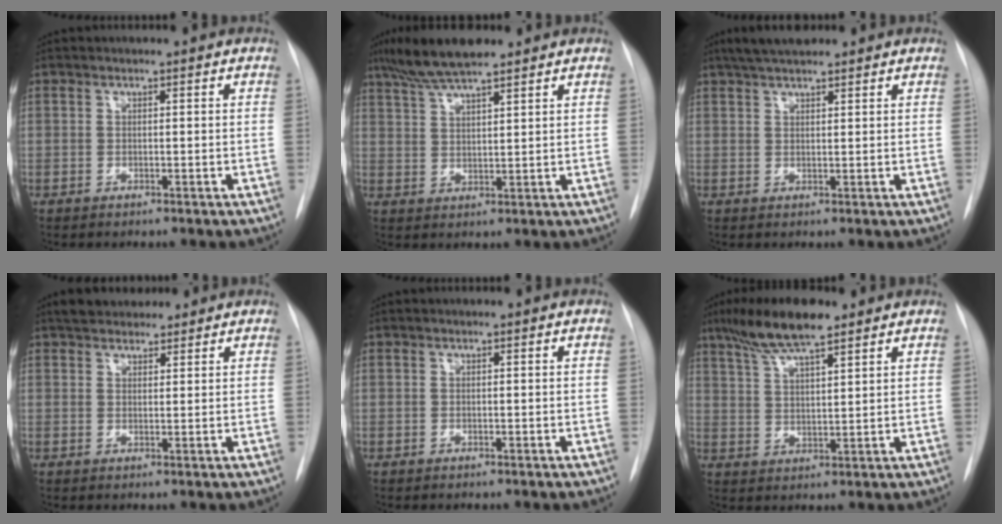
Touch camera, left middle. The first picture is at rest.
{"total": 8.6, "force": [6.9, 1.1, 5.0], "torque": [-0.097, 0.019, 0.124]}
{"total": 5.6, "force": [4.6, 1.2, 2.9], "torque": [-0.054, 0.023, 0.080]}
{"total": 5.5, "force": [4.7, 2.2, 1.9], "torque": [-0.022, 0.021, 0.077]}
{"total": 0.0}
{"total": 9.9, "force": [7.2, 1.5, 6.6], "torque": [-0.130, 0.013, 0.132]}